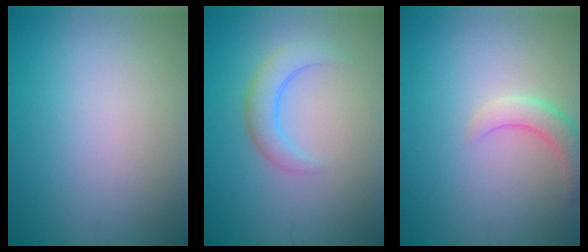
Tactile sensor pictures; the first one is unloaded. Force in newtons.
{"total": 2.9, "press": 2.9, "slide": 0.3}
{"total": 2.9, "press": 2.8, "slide": 0.3}